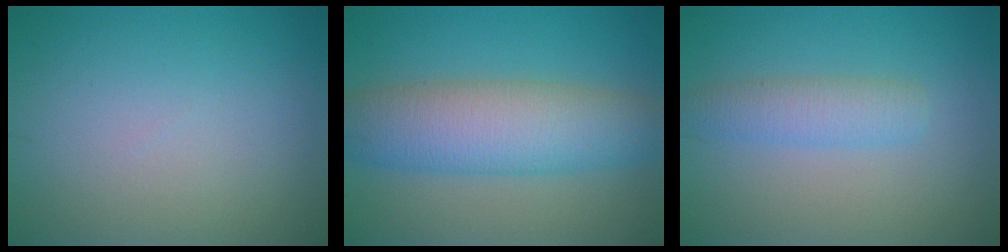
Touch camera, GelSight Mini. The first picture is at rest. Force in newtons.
{"total": 8.0, "press": 8.0, "slide": 0.3}
{"total": 2.8, "press": 2.8, "slide": 0.1}